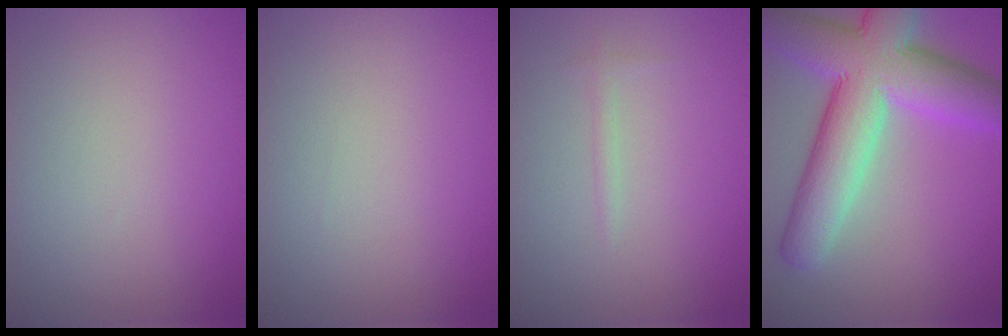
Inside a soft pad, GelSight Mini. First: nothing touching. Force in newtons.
{"total": 0.0}
{"total": 0.7, "press": 0.7, "slide": 0.1}
{"total": 11.1, "press": 11.0, "slide": 0.4}